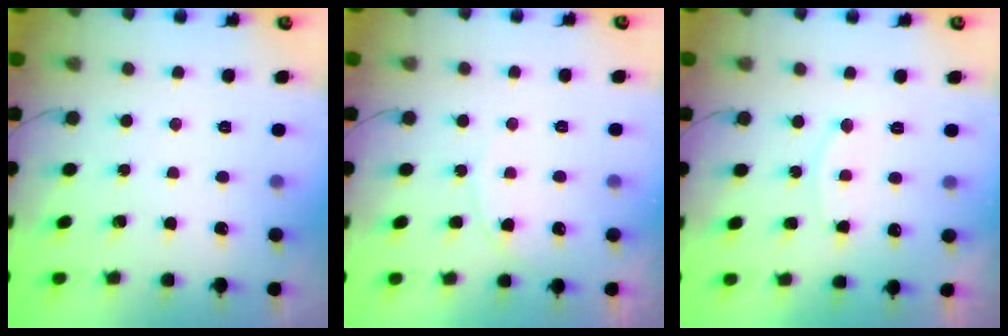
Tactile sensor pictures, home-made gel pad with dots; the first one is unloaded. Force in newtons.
{"total": 6.2, "press": 6.2, "slide": 0.7}
{"total": 7.6, "press": 7.6, "slide": 0.3}